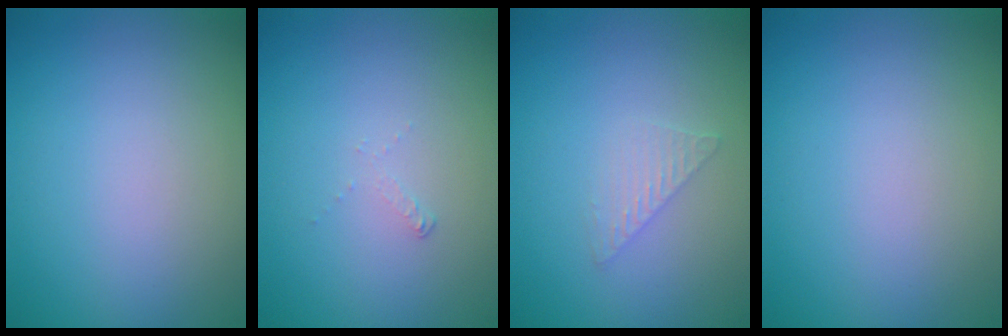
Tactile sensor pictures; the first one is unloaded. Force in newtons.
{"total": 0.6, "press": 0.2, "slide": 0.6}
{"total": 1.4, "press": 1.4, "slide": 0.1}
{"total": 0.0}